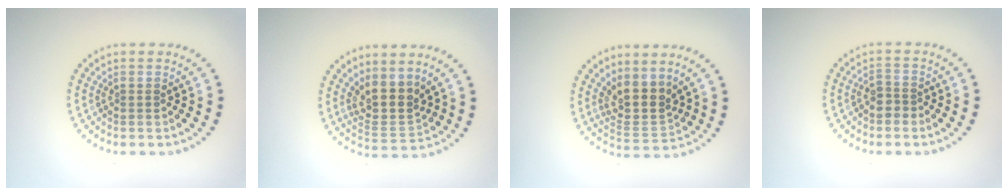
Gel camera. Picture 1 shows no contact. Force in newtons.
{"total": 3.6, "press": 2.9, "slide": 2.3}
{"total": 3.6, "press": 2.9, "slide": 2.3}
{"total": 1.7, "press": 1.5, "slide": 0.9}